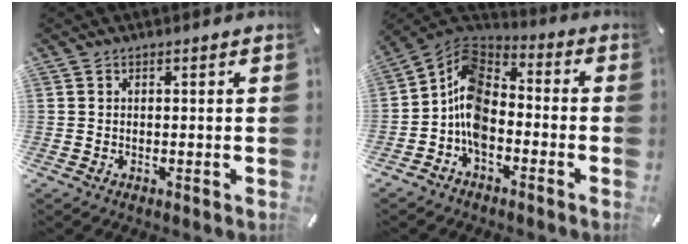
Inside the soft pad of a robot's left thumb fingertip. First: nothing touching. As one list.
[{"total": 11.0, "force": [-4.7, 7.3, 6.8], "torque": [-0.156, 0.017, -0.095]}]